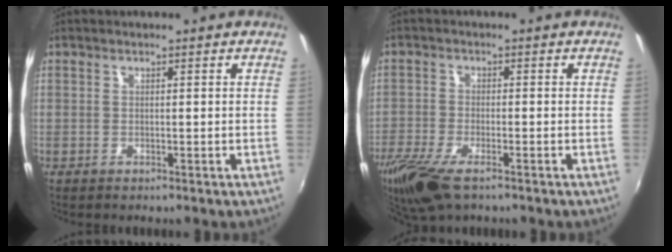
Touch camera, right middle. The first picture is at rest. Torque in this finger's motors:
{"motor_torque": [1.04, -0.94, 0.37, 0.16]}